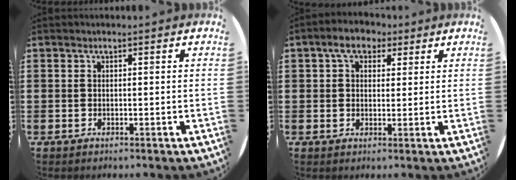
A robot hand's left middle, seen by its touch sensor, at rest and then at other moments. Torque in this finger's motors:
{"motor_torque": [0.27, 0.07, 0.43, 0.09]}